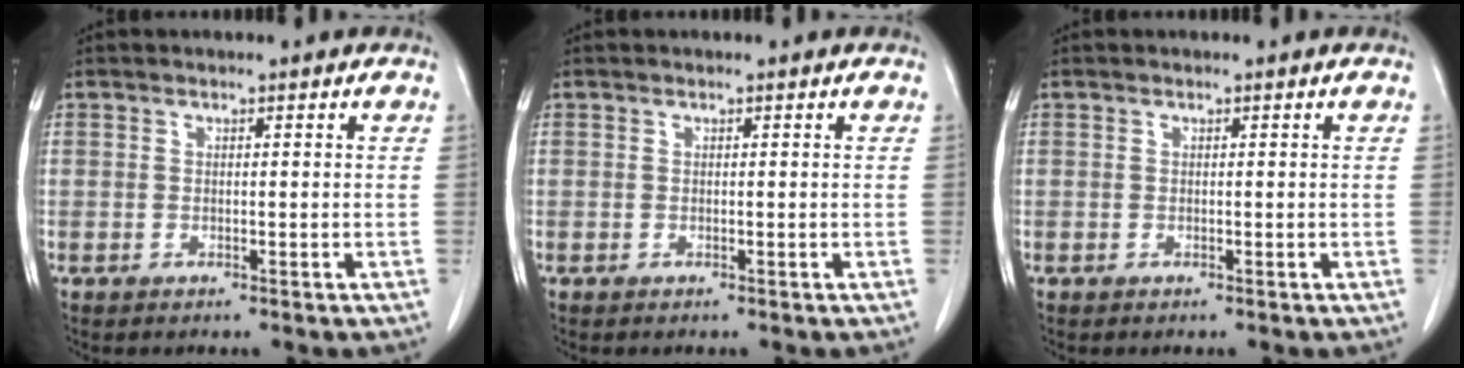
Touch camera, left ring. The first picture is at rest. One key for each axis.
{"total": 0.0}
{"total": 0.0}